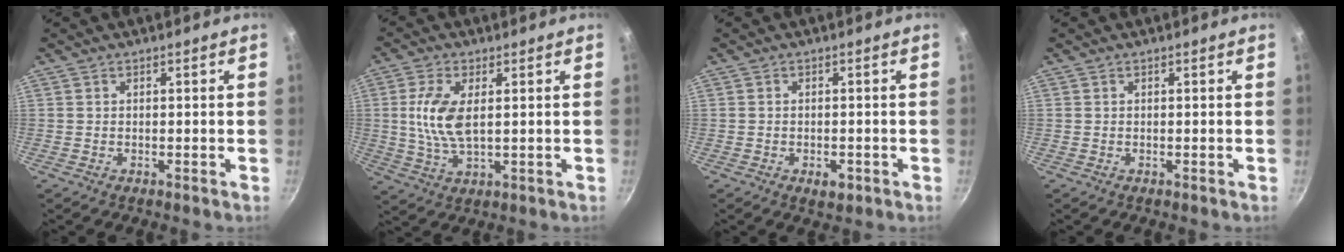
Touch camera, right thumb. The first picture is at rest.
{"total": 8.7, "force": [1.3, 4.2, 7.5], "torque": [-0.153, -0.002, 0.027]}
{"total": 2.8, "force": [-1.2, 1.6, 2.0], "torque": [-0.026, 0.004, -0.015]}
{"total": 0.0}